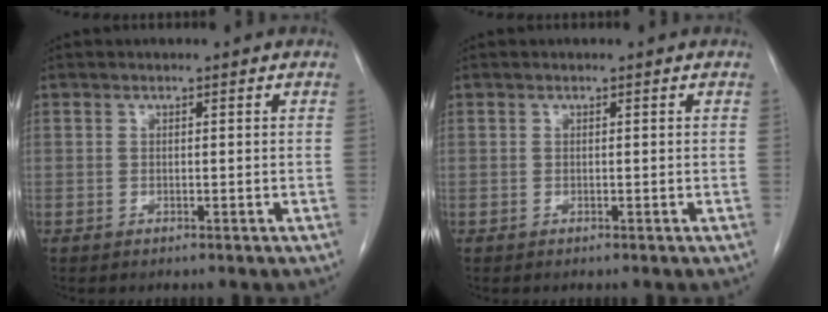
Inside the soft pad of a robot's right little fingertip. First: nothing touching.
{"total": 0.0}